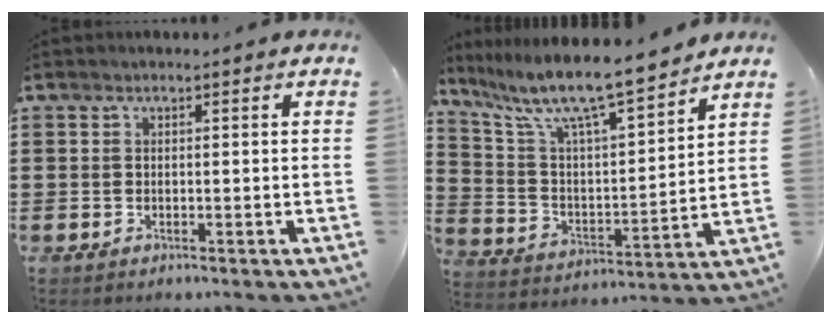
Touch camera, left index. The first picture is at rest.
{"total": 9.4, "force": [7.9, 0.6, 4.9], "torque": [-0.130, -0.058, 0.129]}